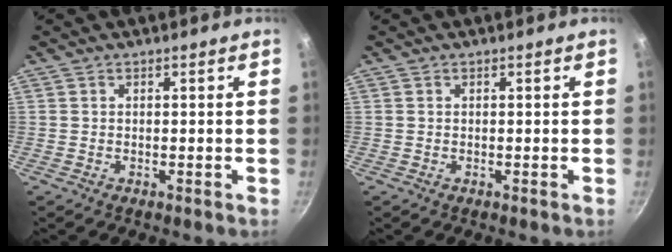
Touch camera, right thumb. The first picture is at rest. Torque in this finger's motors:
{"motor_torque": [-0.01, -0.01, 0.12, 0.12, 0.00]}